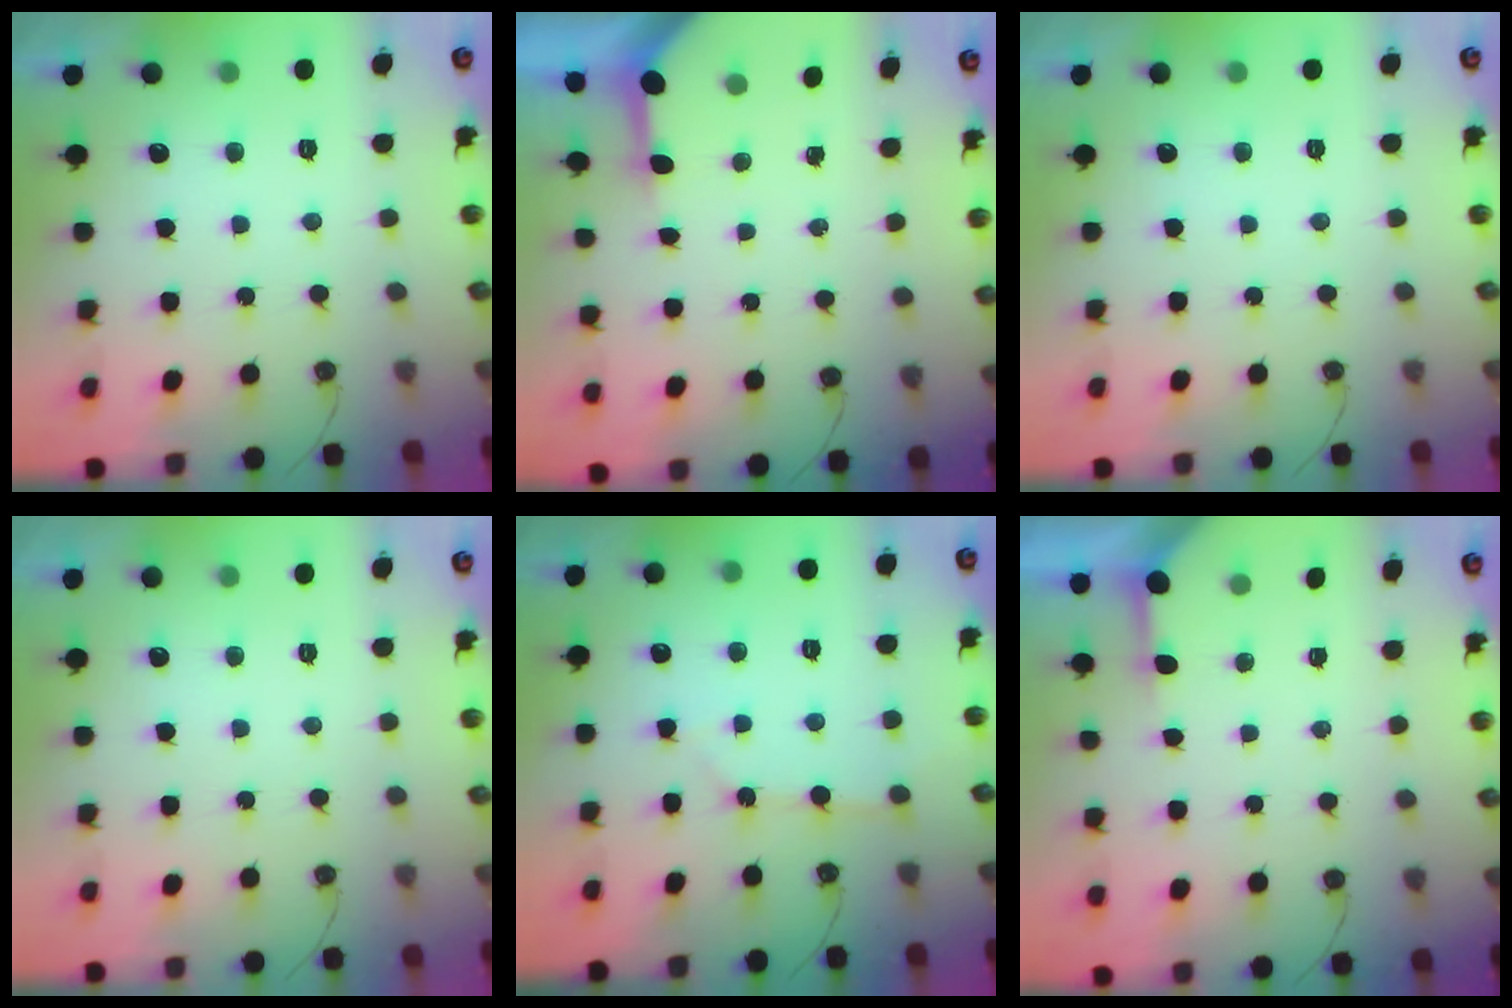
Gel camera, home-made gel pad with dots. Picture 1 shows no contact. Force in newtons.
{"total": 3.4, "press": 3.4, "slide": 0.3}
{"total": 0.0}
{"total": 0.0}
{"total": 3.3, "press": 3.3, "slide": 0.4}
{"total": 2.6, "press": 2.5, "slide": 0.3}